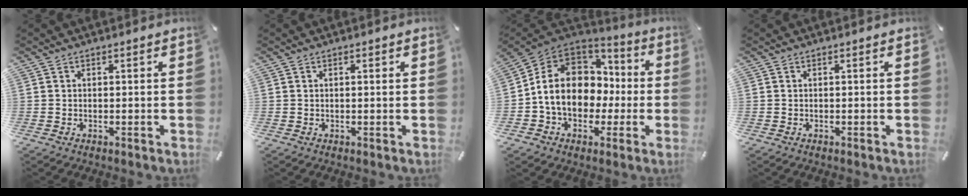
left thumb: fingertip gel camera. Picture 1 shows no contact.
{"total": 0.6, "force": [0.2, 0.2, 0.5], "torque": [-0.009, 0.001, 0.004]}
{"total": 13.4, "force": [-1.5, 11.4, 6.9], "torque": [-0.148, 0.013, -0.019]}
{"total": 0.0}